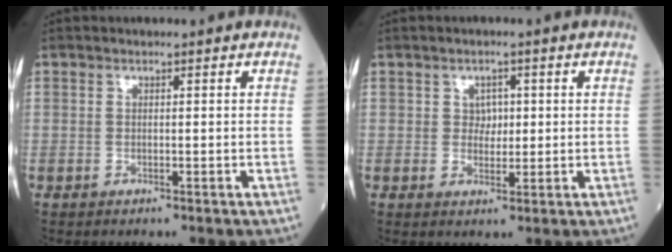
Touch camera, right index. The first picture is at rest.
{"total": 2.6, "force": [0.5, 1.9, 1.7], "torque": [-0.018, 0.000, 0.008]}